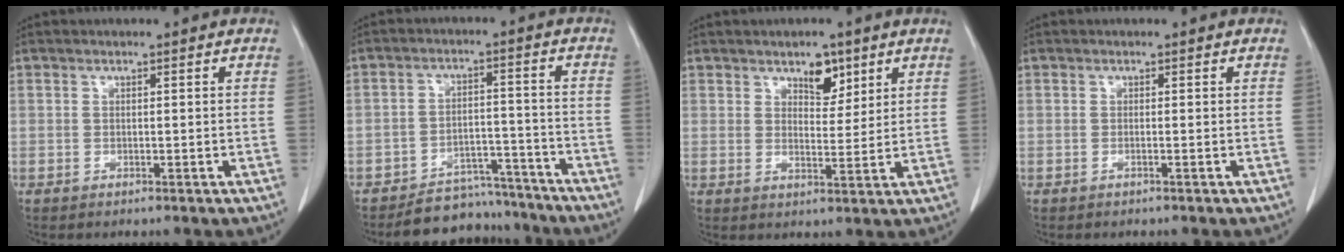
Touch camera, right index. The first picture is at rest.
{"total": 9.0, "force": [-8.3, 3.5, -0.3], "torque": [0.028, 0.038, -0.125]}
{"total": 4.5, "force": [2.9, 2.1, 2.7], "torque": [-0.034, -0.003, 0.045]}
{"total": 0.0}